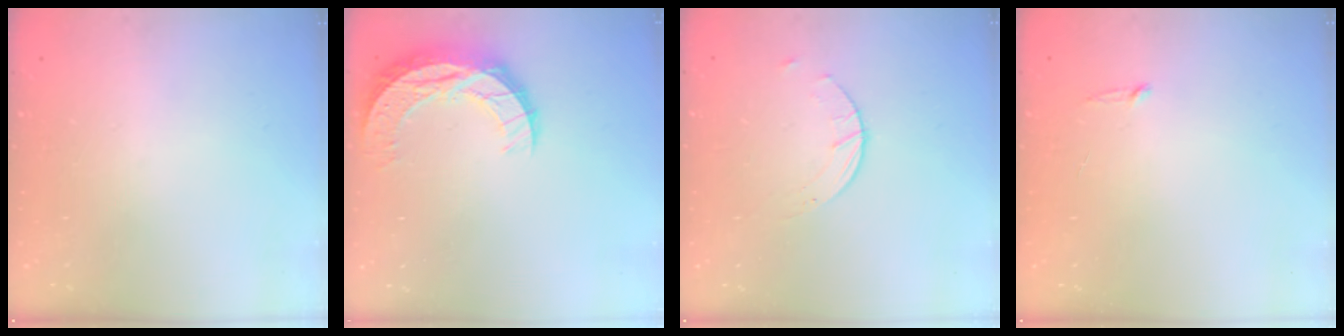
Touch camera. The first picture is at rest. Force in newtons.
{"total": 10.9, "press": 10.9, "slide": 0.7}
{"total": 2.0, "press": 2.0, "slide": 0.3}
{"total": 2.5, "press": 2.5, "slide": 0.2}